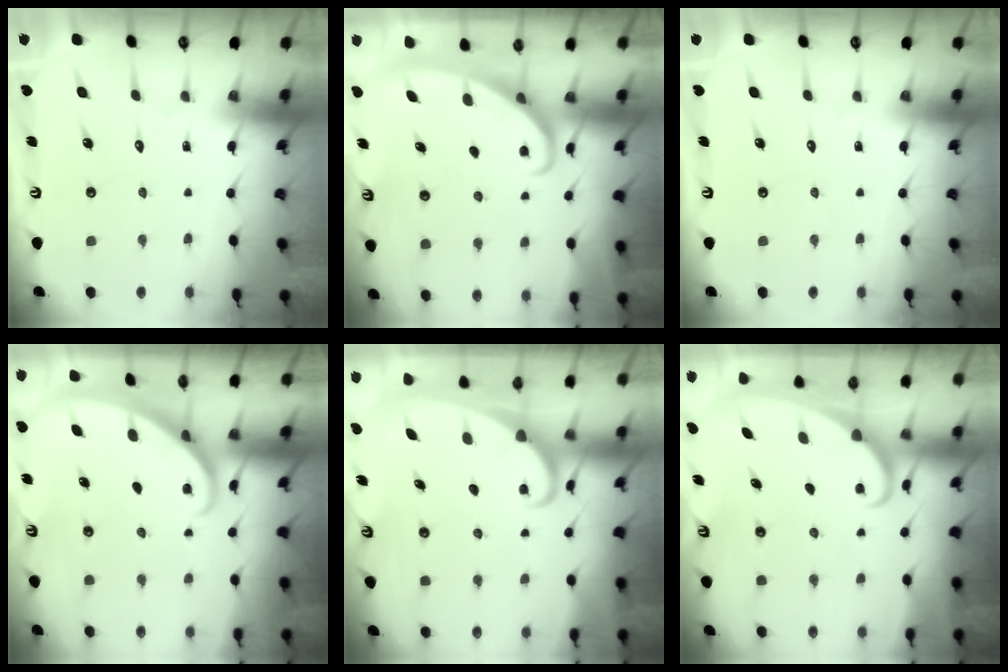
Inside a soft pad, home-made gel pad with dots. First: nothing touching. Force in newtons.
{"total": 2.8, "press": 2.8, "slide": 0.4}
{"total": 0.0}
{"total": 2.0, "press": 2.0, "slide": 0.2}
{"total": 2.0, "press": 2.0, "slide": 0.2}
{"total": 2.1, "press": 2.1, "slide": 0.3}